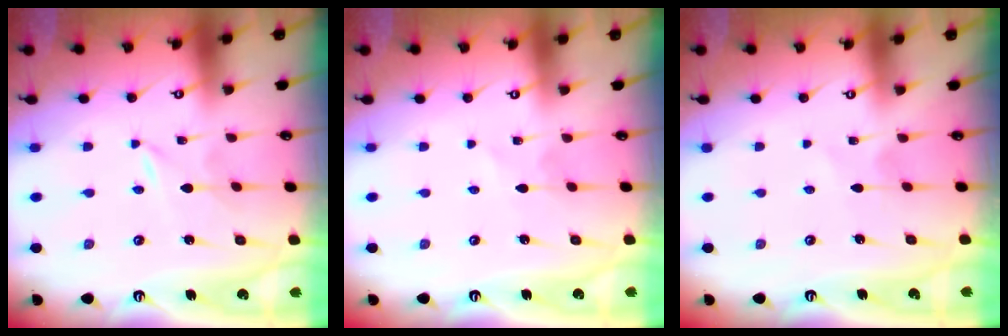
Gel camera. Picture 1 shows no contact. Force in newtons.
{"total": 0.8, "press": 0.8, "slide": 0.1}
{"total": 2.1, "press": 2.1, "slide": 0.1}